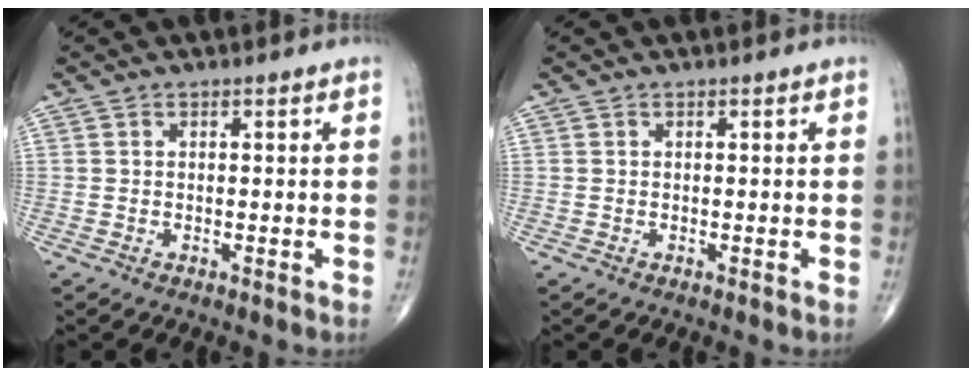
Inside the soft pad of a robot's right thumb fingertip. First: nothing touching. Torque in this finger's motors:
{"motor_torque": [0.00, 0.00, -0.01, -0.01, 0.01]}